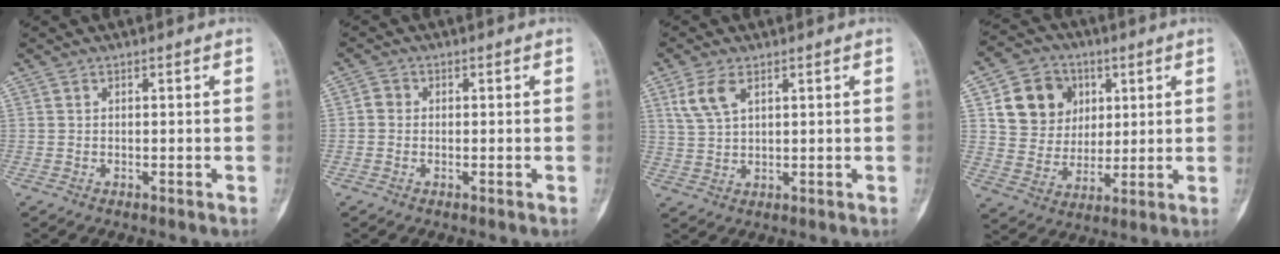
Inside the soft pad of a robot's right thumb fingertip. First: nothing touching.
{"total": 1.7, "force": [-0.2, 1.5, 0.8], "torque": [-0.008, 0.004, -0.009]}
{"total": 5.4, "force": [2.7, 2.6, 3.9], "torque": [-0.086, 0.000, 0.062]}
{"total": 13.2, "force": [4.4, 11.4, 5.0], "torque": [-0.048, -0.006, 0.082]}